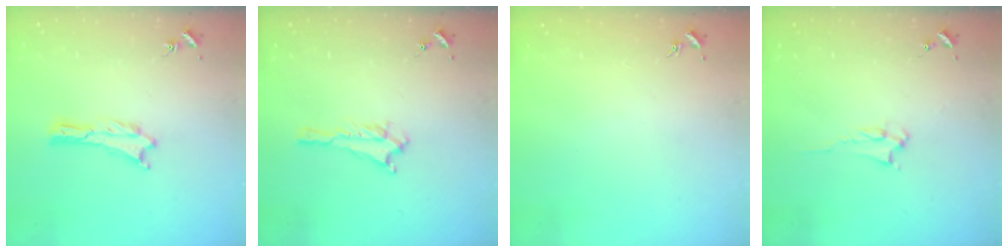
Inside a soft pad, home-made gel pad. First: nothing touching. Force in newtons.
{"total": 1.5, "press": 1.4, "slide": 0.2}
{"total": 0.0}
{"total": 2.0, "press": 1.9, "slide": 0.3}